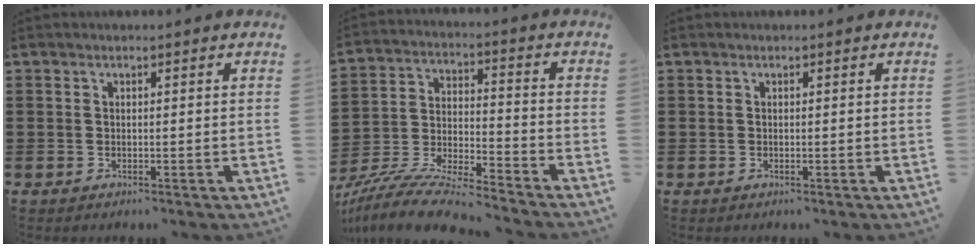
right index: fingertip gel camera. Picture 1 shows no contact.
{"total": 10.1, "force": [-9.5, 0.2, 3.4], "torque": [-0.076, 0.004, -0.191]}
{"total": 0.0}